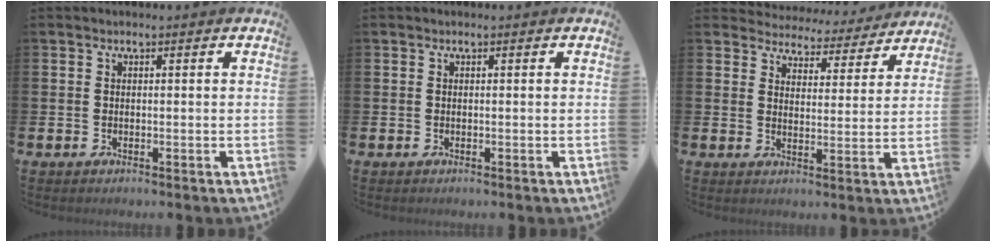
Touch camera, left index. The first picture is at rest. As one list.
[{"total": 0.0}, {"total": 4.8, "force": [4.6, 1.2, 0.1], "torque": [-0.013, -0.044, 0.077]}]